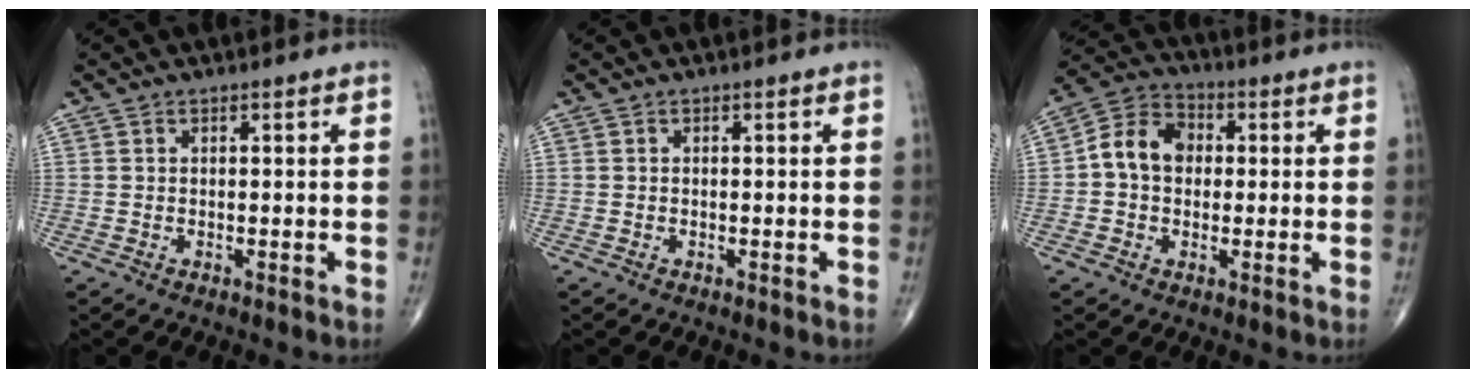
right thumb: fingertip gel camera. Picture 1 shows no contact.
{"total": 0.0}
{"total": 9.2, "force": [0.4, 7.2, 5.7], "torque": [-0.085, 0.029, -0.005]}